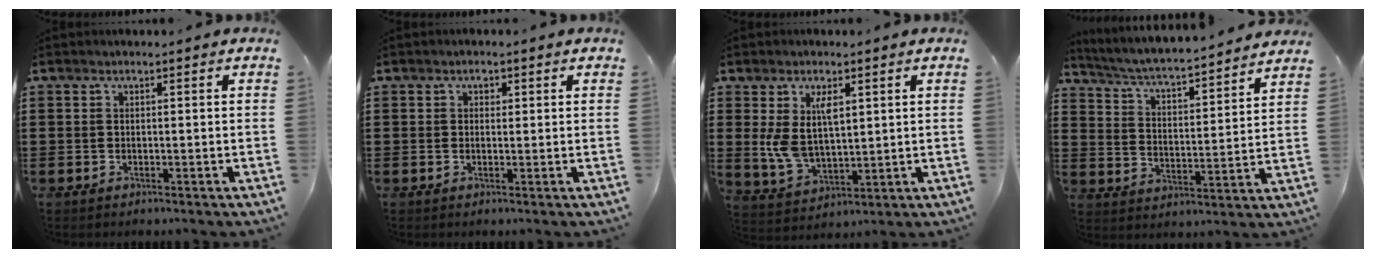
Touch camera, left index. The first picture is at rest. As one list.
[{"total": 1.1, "force": [0.5, 0.9, 0.5], "torque": [-0.003, 0.006, 0.006]}, {"total": 7.2, "force": [2.2, 4.1, 5.5], "torque": [-0.122, 0.002, 0.036]}, {"total": 3.9, "force": [3.7, -0.2, 1.3], "torque": [-0.046, -0.035, 0.054]}]